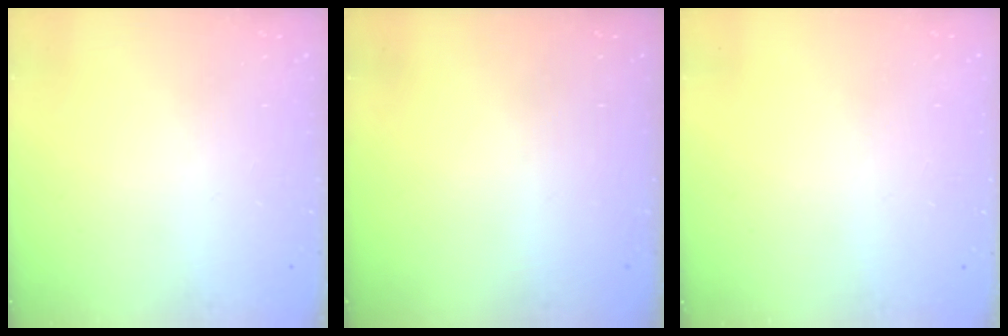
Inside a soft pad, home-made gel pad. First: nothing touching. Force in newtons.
{"total": 0.0}
{"total": 2.2, "press": 2.2, "slide": 0.1}